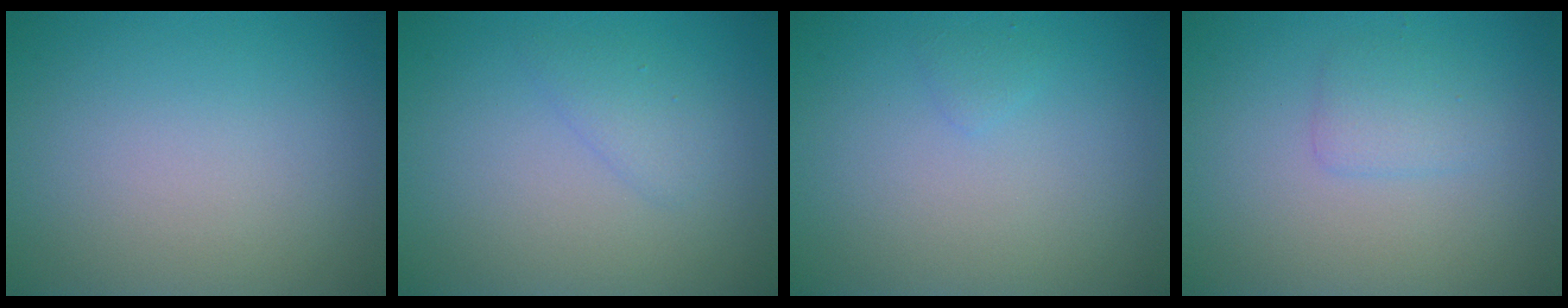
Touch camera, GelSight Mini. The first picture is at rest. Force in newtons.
{"total": 1.4, "press": 1.4, "slide": 0.1}
{"total": 0.6, "press": 0.6, "slide": 0.1}
{"total": 1.6, "press": 1.6, "slide": 0.0}